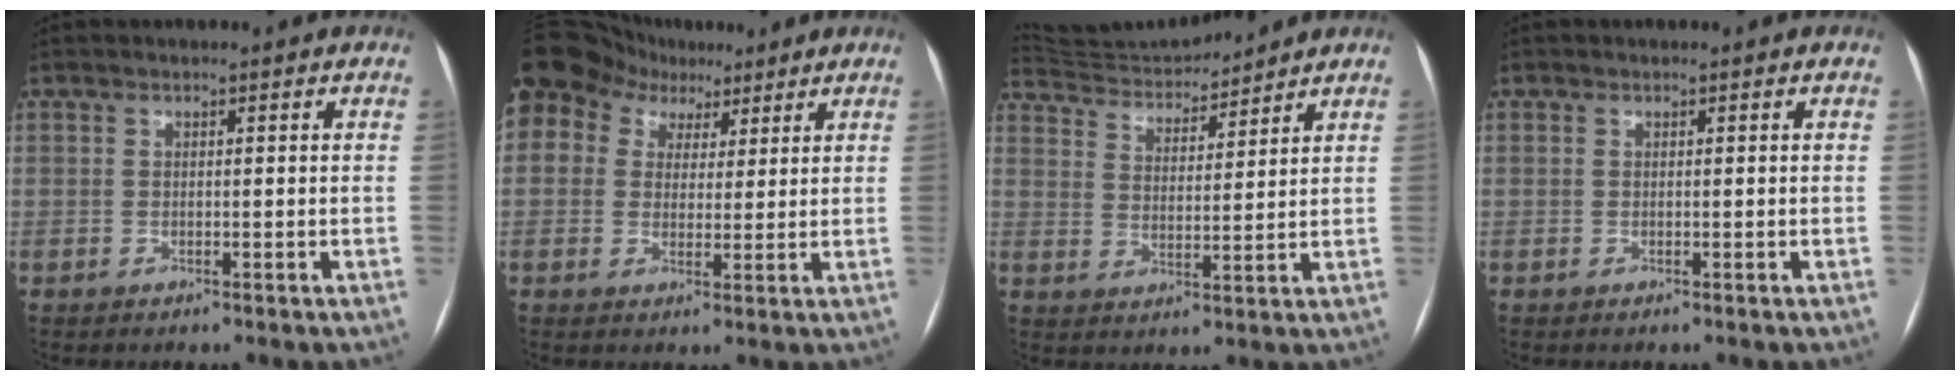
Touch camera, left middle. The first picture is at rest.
{"total": 22.8, "force": [12.0, 17.2, 8.7], "torque": [-0.277, 0.098, 0.224]}
{"total": 10.2, "force": [10.2, 0.7, 0.7], "torque": [-0.017, 0.016, 0.178]}
{"total": 0.0}